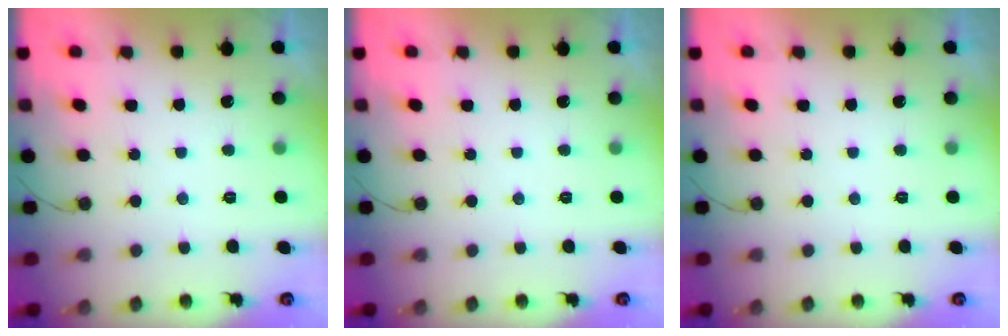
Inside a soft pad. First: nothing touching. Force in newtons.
{"total": 0.0}
{"total": 0.0}